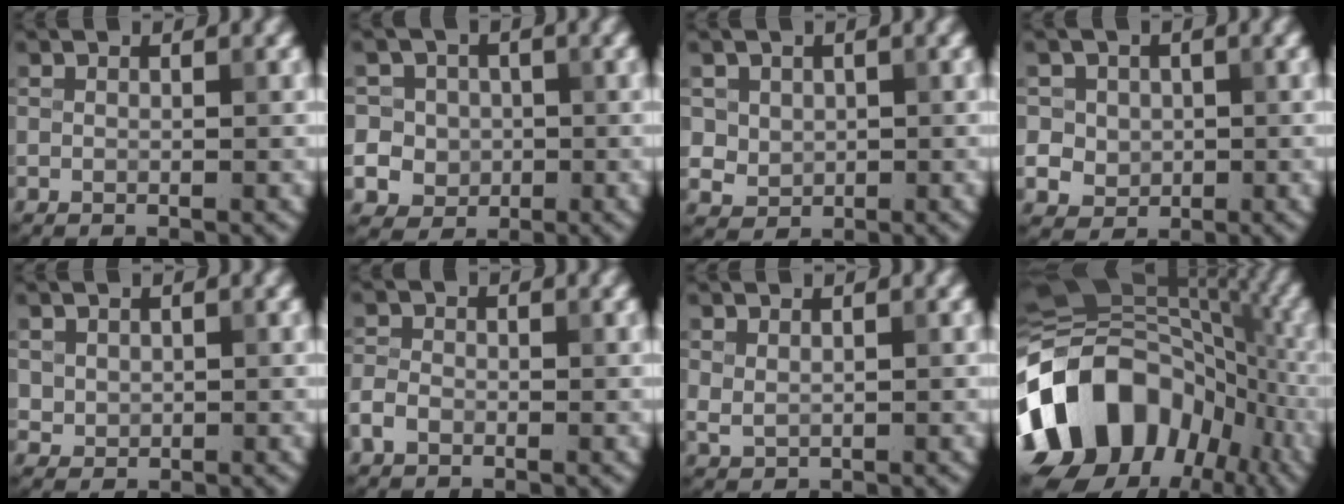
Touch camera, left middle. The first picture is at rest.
{"total": 7.2, "force": [0.2, 6.9, 1.9], "torque": [-0.047, 0.026, -0.011]}
{"total": 2.5, "force": [0.8, 2.2, 0.8], "torque": [-0.021, -0.006, 0.035]}
{"total": 4.6, "force": [1.1, 4.2, 1.6], "torque": [-0.030, 0.022, 0.011]}
{"total": 1.2, "force": [0.4, 1.1, 0.3], "torque": [-0.004, -0.005, 0.012]}
{"total": 1.8, "force": [-1.0, 1.1, 0.9], "torque": [-0.016, 0.005, -0.026]}
{"total": 0.9, "force": [0.5, 0.5, 0.6], "torque": [-0.017, -0.001, 0.015]}
{"total": 17.2, "force": [-5.8, 12.3, 10.5], "torque": [-0.211, -0.001, -0.107]}